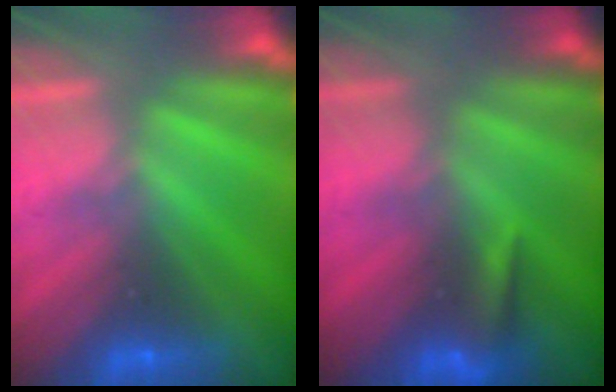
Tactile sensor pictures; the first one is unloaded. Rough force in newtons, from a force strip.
{"total": 5.0}